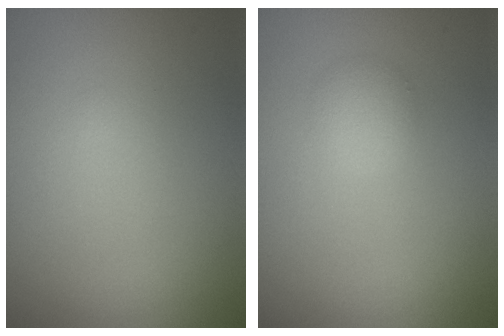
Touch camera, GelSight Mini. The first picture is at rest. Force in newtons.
{"total": 1.7, "press": 1.7, "slide": 0.1}